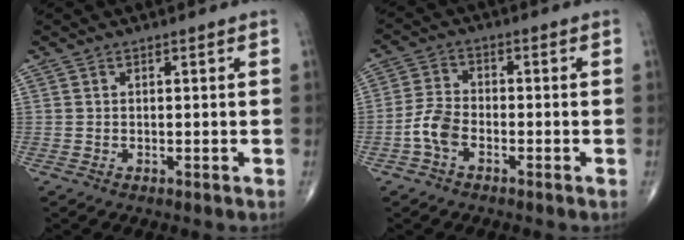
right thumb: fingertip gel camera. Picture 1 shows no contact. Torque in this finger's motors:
{"motor_torque": [0.00, 0.21, 0.45, -0.31, 0.00]}